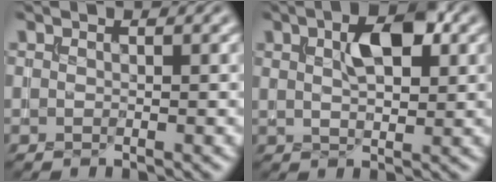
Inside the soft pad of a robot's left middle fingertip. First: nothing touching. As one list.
[{"total": 4.9, "force": [1.8, 2.2, 4.0], "torque": [-0.067, 0.009, 0.030]}]